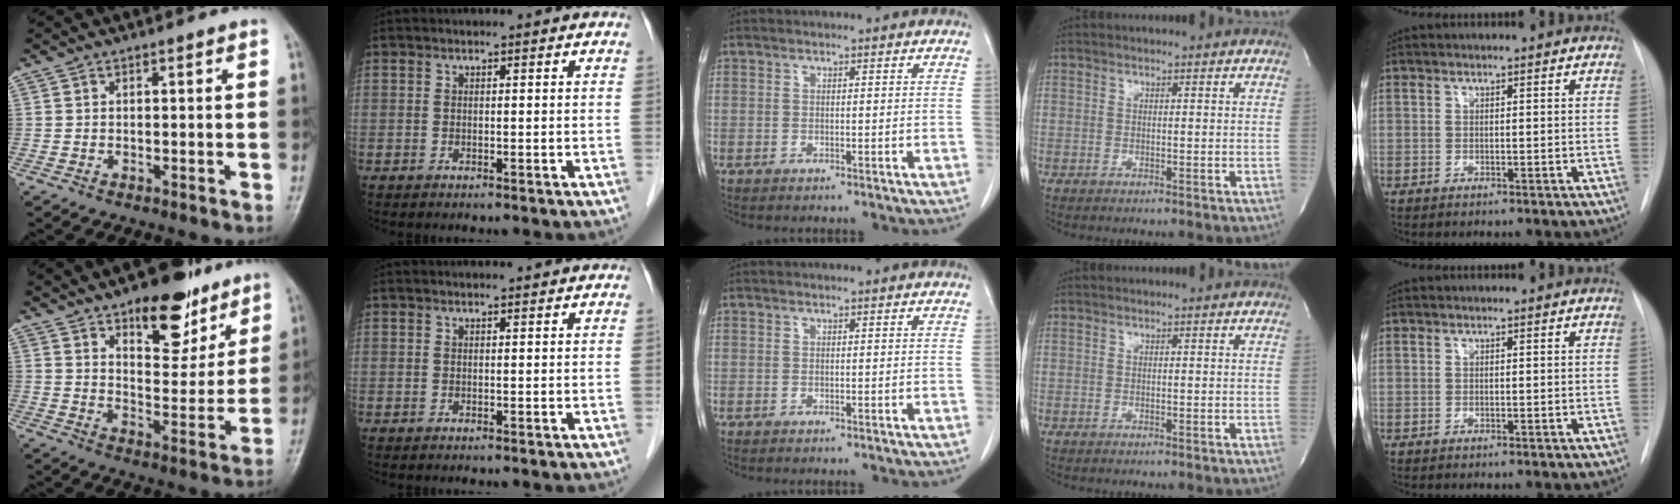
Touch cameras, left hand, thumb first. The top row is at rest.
{"thumb": {"total": 14.5, "force": [9.5, 6.8, 8.6], "torque": [-0.072, -0.059, 0.144]}, "index": {"total": 2.0, "force": [1.9, 0.0, 0.5], "torque": [-0.009, 0.008, 0.024]}}